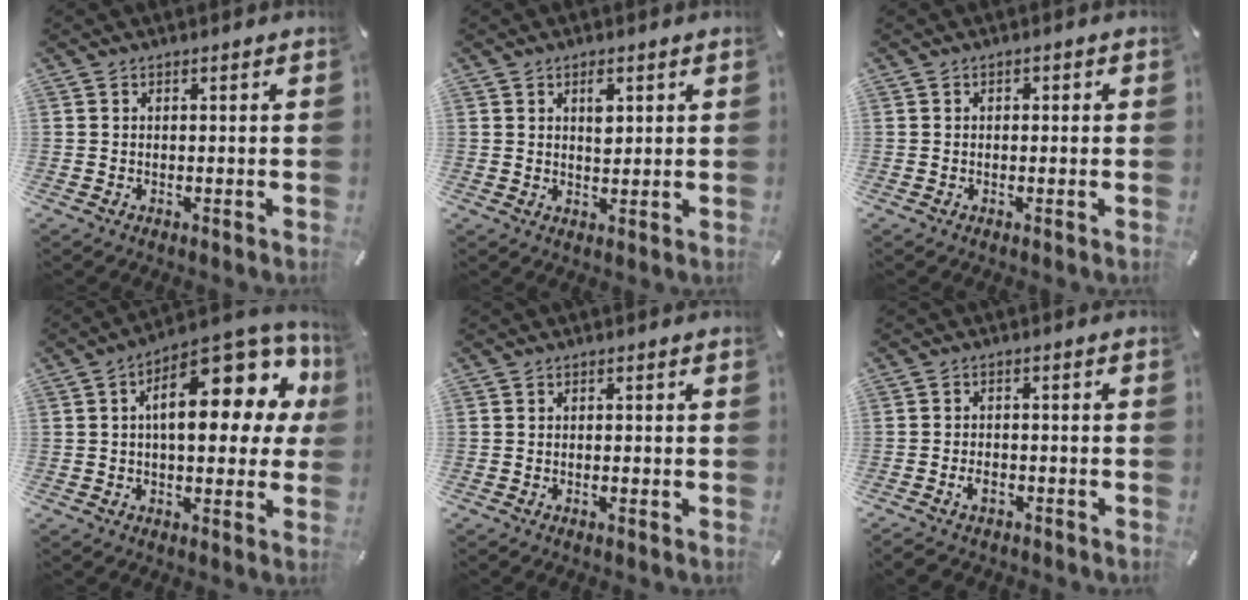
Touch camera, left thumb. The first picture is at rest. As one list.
[{"total": 3.3, "force": [1.4, 2.0, 2.2], "torque": [-0.018, -0.009, 0.016]}, {"total": 0.7, "force": [-0.2, 0.6, 0.4], "torque": [-0.007, 0.003, -0.005]}, {"total": 19.9, "force": [6.2, 9.4, 16.3], "torque": [-0.221, -0.044, 0.098]}, {"total": 0.9, "force": [-0.4, 0.4, 0.7], "torque": [-0.014, -0.002, -0.007]}, {"total": 3.6, "force": [-2.1, 2.2, 1.9], "torque": [-0.038, 0.008, -0.041]}]